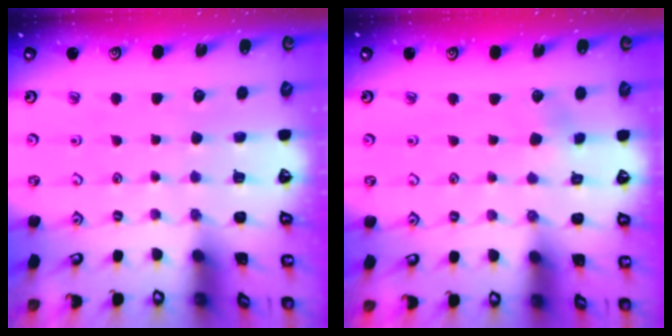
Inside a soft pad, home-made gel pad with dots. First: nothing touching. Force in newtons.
{"total": 3.2, "press": 3.2, "slide": 0.3}